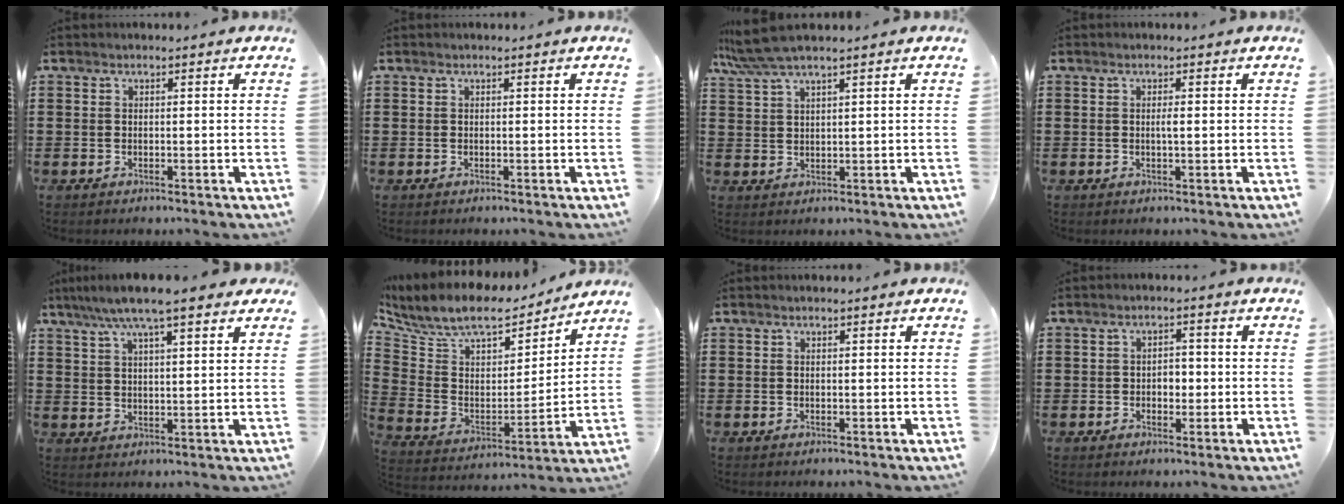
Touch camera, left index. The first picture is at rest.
{"total": 0.0}
{"total": 4.9, "force": [3.7, 0.3, 3.2], "torque": [-0.078, -0.004, 0.064]}
{"total": 1.2, "force": [0.0, 0.1, 1.2], "torque": [-0.023, -0.003, 0.000]}
{"total": 8.0, "force": [6.1, 1.0, 5.0], "torque": [-0.111, -0.008, 0.108]}
{"total": 10.0, "force": [8.5, 3.5, 3.9], "torque": [-0.108, -0.050, 0.148]}
{"total": 0.0}
{"total": 2.2, "force": [-0.5, 1.4, 1.6], "torque": [-0.032, 0.005, -0.013]}